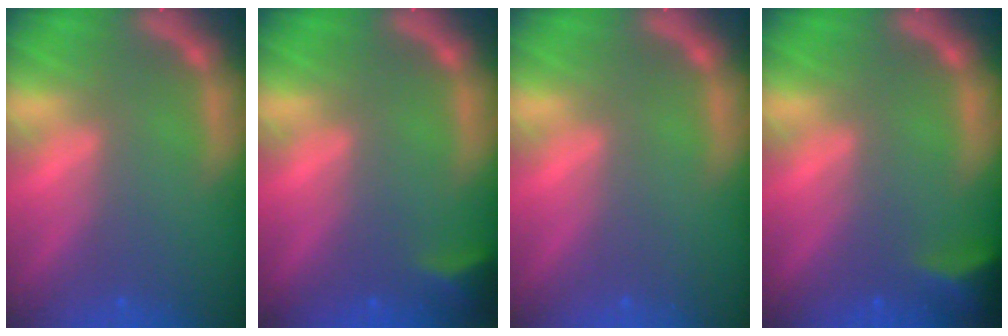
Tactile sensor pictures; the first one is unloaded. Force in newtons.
{"total": 2.4}
{"total": 0.0}
{"total": 3.5}